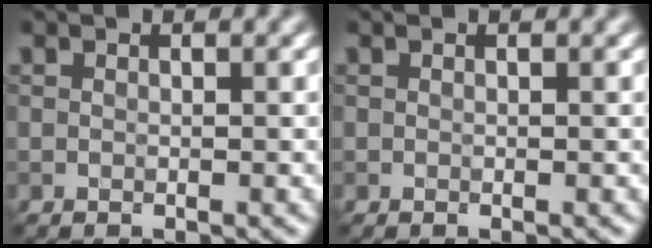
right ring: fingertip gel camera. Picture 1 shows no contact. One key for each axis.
{"total": 0.0}